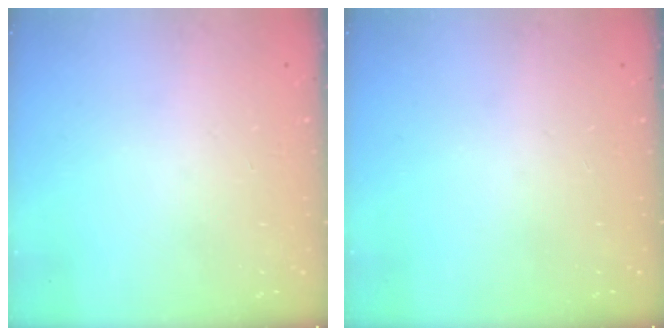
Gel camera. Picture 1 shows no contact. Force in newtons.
{"total": 0.0}